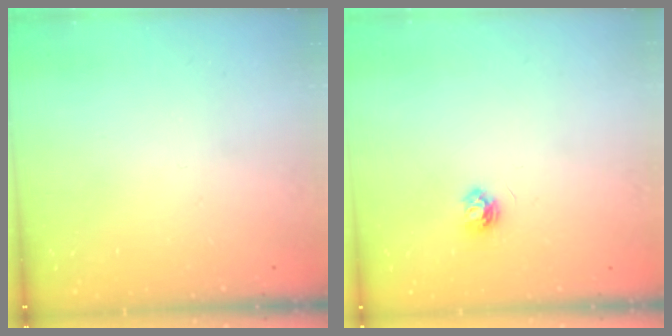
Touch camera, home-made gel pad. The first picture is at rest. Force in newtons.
{"total": 3.9, "press": 3.8, "slide": 0.5}